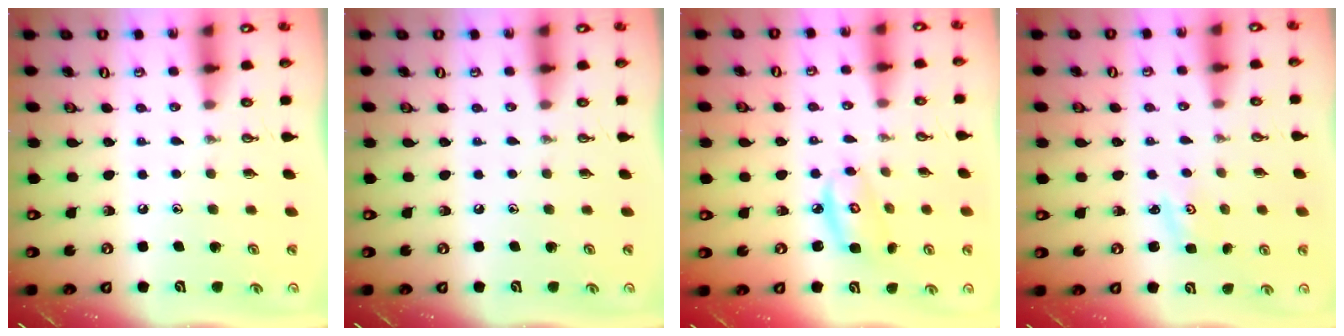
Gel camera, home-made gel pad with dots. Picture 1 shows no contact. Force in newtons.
{"total": 0.0}
{"total": 6.0, "press": 6.0, "slide": 0.1}
{"total": 1.0, "press": 0.9, "slide": 0.2}